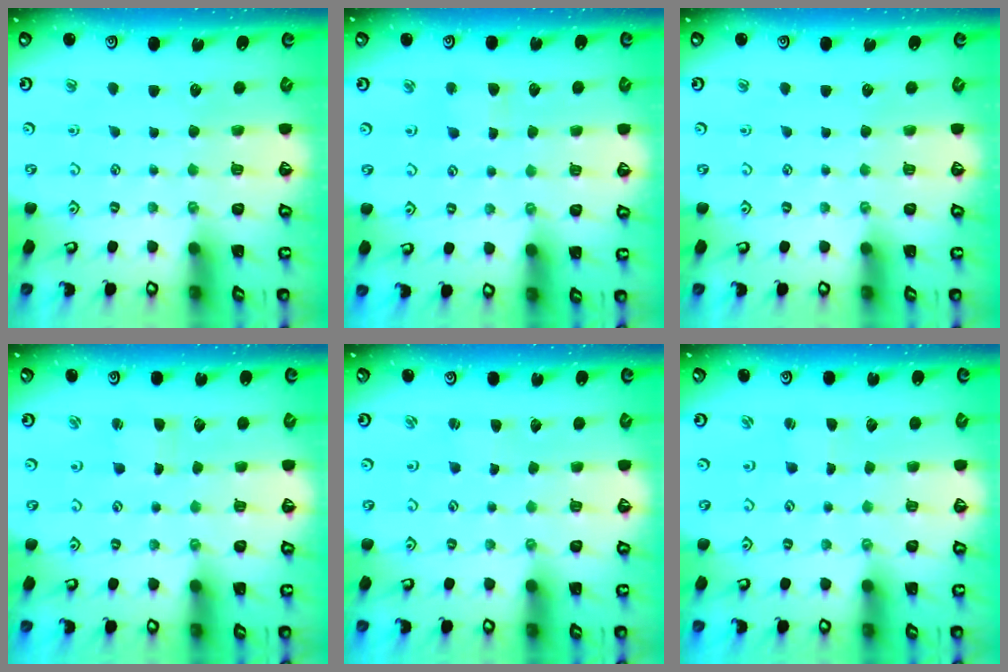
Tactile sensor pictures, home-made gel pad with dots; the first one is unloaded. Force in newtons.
{"total": 3.1, "press": 3.1, "slide": 0.3}
{"total": 0.0}
{"total": 1.3, "press": 1.3, "slide": 0.1}
{"total": 0.9, "press": 0.8, "slide": 0.1}
{"total": 0.0}